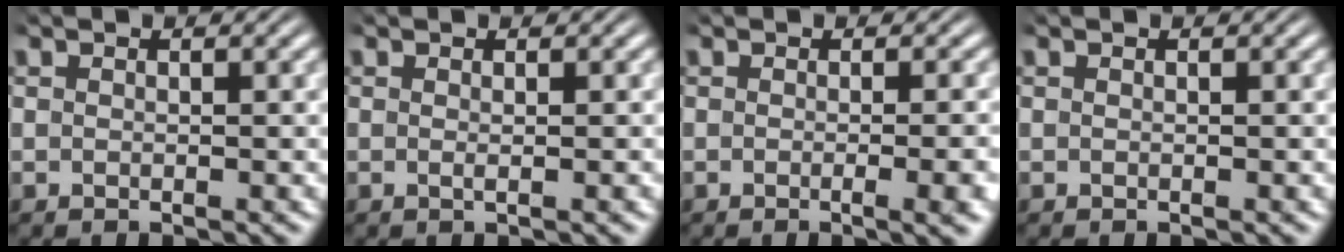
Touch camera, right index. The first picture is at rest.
{"total": 0.6, "force": [0.0, -0.2, 0.5], "torque": [-0.006, 0.000, -0.002]}
{"total": 2.3, "force": [-0.8, -0.2, 2.1], "torque": [-0.020, 0.009, -0.019]}
{"total": 0.0}